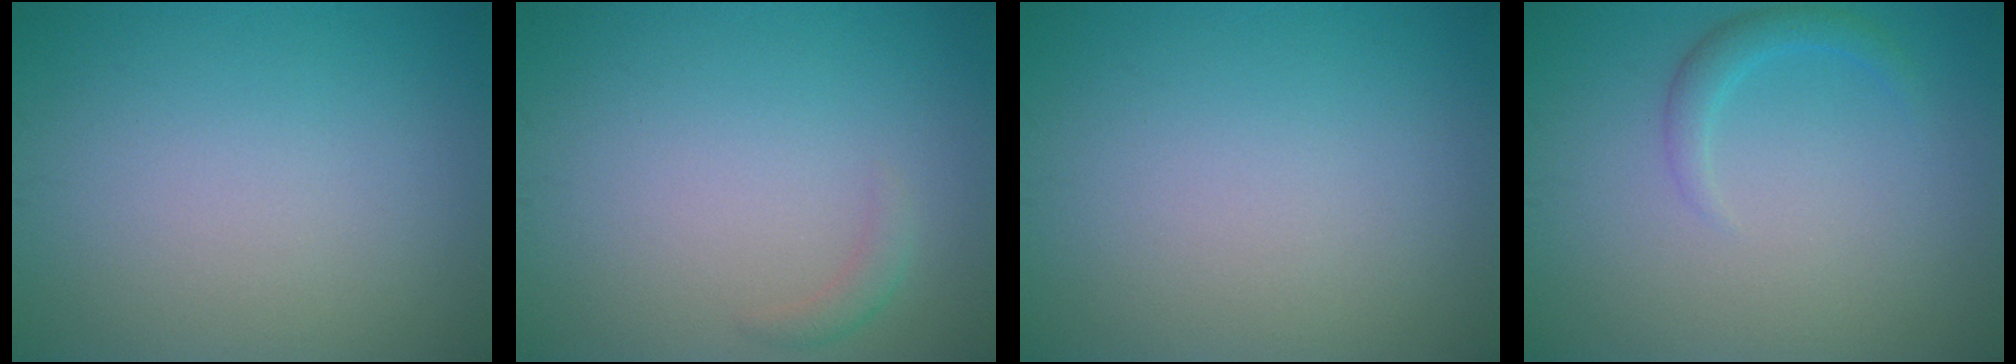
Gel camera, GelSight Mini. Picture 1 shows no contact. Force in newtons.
{"total": 1.0, "press": 1.0, "slide": 0.1}
{"total": 0.0}
{"total": 1.6, "press": 1.6, "slide": 0.1}